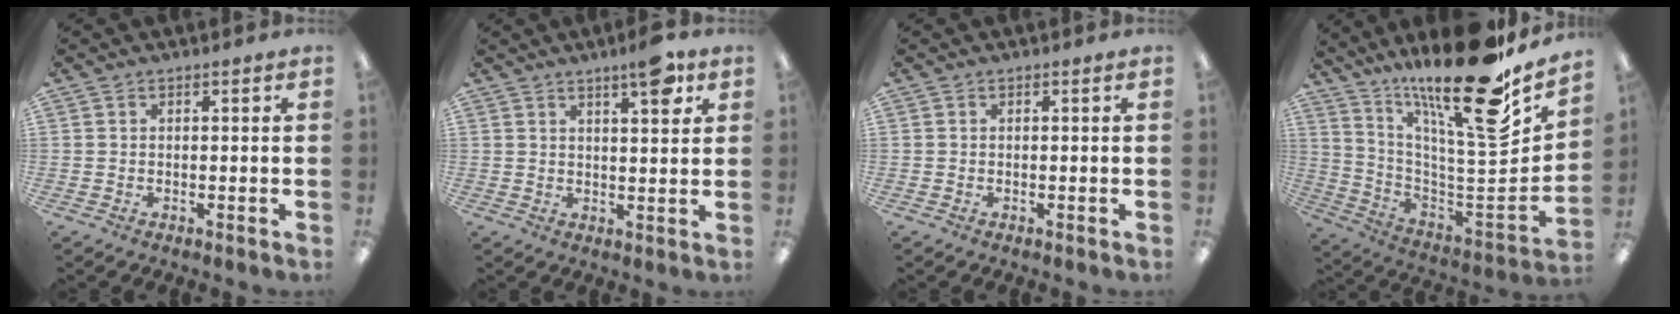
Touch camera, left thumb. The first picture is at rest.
{"total": 7.8, "force": [4.9, 2.2, 5.7], "torque": [-0.073, -0.022, 0.074]}
{"total": 0.0}
{"total": 25.5, "force": [18.6, 4.4, 16.8], "torque": [-0.246, -0.144, 0.297]}